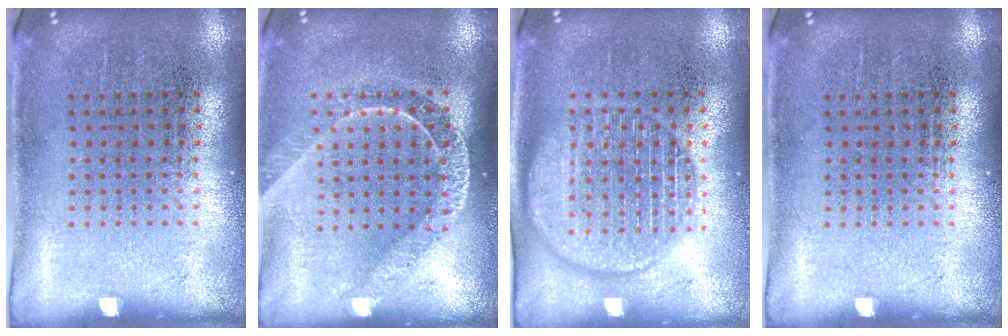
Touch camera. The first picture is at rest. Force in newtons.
{"total": 1.6, "press": 1.4, "slide": 0.8}
{"total": 3.0, "press": 3.0, "slide": 0.3}
{"total": 0.0}